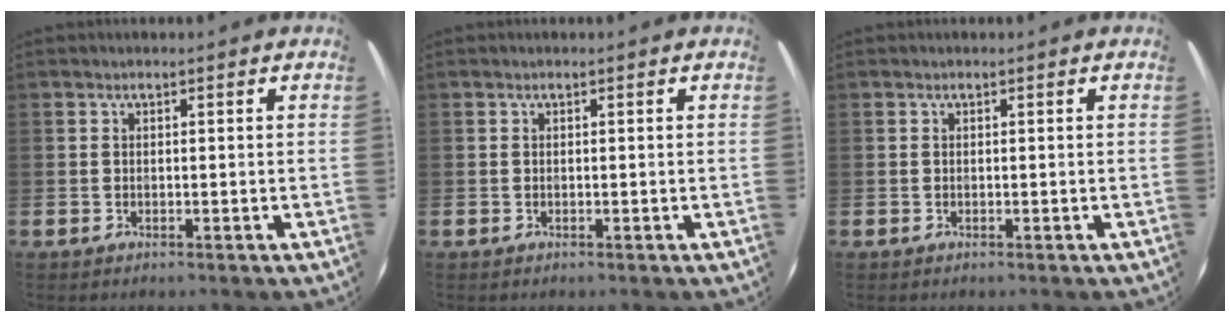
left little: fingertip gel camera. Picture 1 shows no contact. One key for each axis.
{"total": 0.0}
{"total": 0.0}